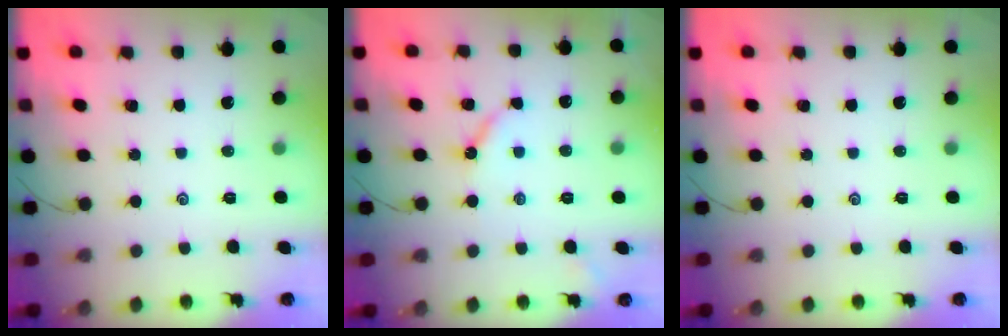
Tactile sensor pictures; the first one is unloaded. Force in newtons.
{"total": 5.5, "press": 5.5, "slide": 0.5}
{"total": 0.0}